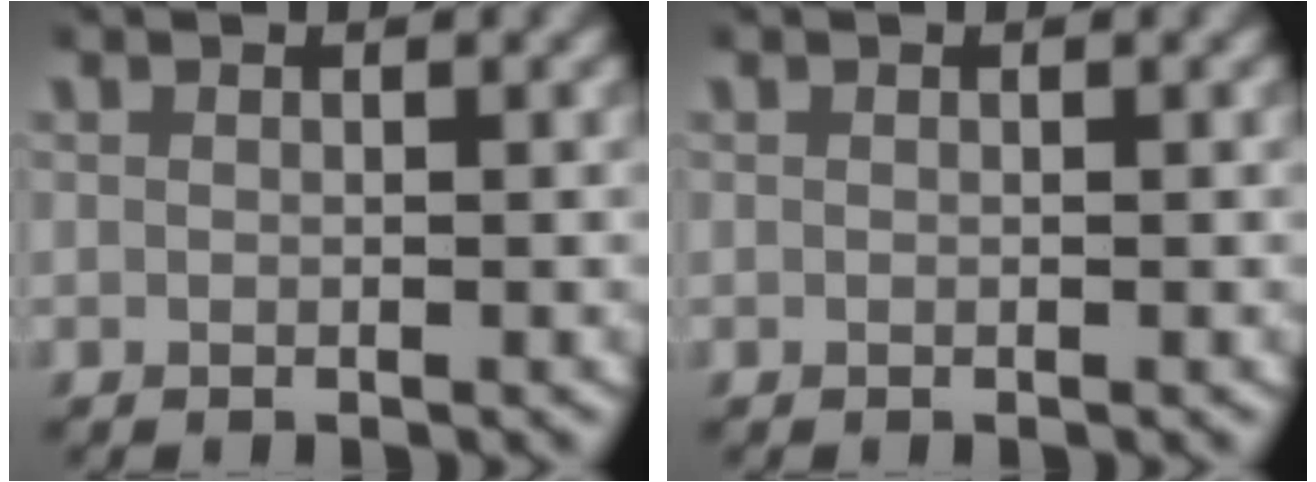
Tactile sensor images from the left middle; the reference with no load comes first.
{"total": 0.0}